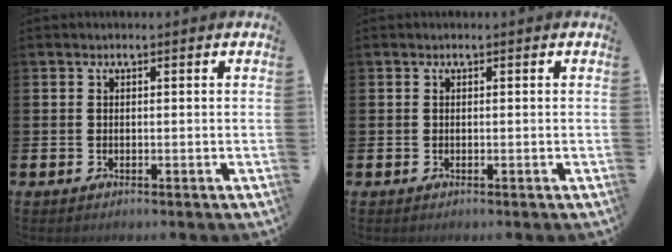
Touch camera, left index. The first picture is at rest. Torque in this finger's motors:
{"motor_torque": [-0.42, -0.51, -0.09, -0.03]}